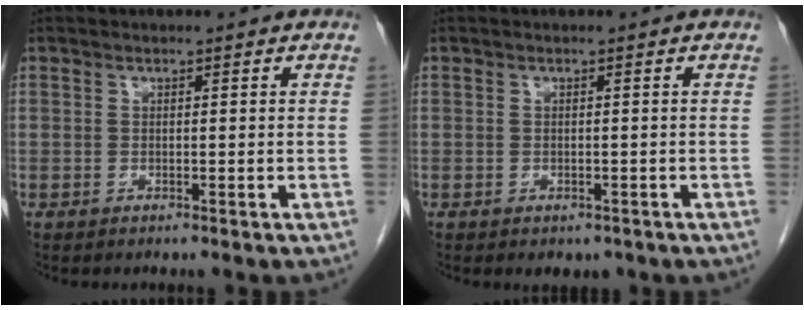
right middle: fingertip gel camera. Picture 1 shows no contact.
{"total": 1.9, "force": [-1.3, 1.2, 0.8], "torque": [-0.006, 0.000, -0.009]}